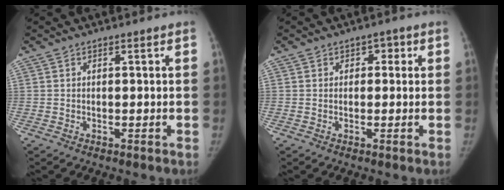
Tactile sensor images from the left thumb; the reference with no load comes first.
{"total": 2.2, "force": [0.5, 1.9, 1.0], "torque": [0.013, 0.004, -0.002]}